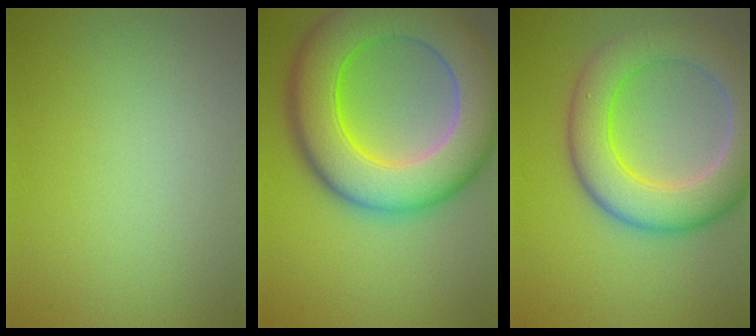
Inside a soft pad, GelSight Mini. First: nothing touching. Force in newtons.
{"total": 12.4, "press": 12.4, "slide": 0.6}
{"total": 8.4, "press": 8.3, "slide": 0.5}